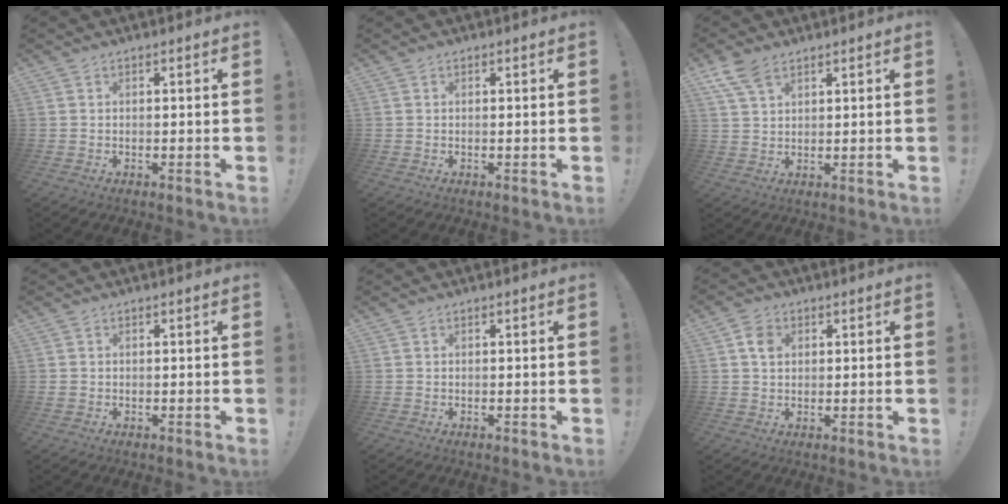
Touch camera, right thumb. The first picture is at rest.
{"total": 0.0}
{"total": 6.8, "force": [4.5, 3.5, 3.8], "torque": [-0.076, -0.012, 0.088]}
{"total": 0.7, "force": [0.0, 0.6, 0.2], "torque": [-0.008, 0.005, 0.001]}
{"total": 0.0}
{"total": 4.8, "force": [1.4, 3.7, 2.6], "torque": [-0.031, 0.002, 0.025]}